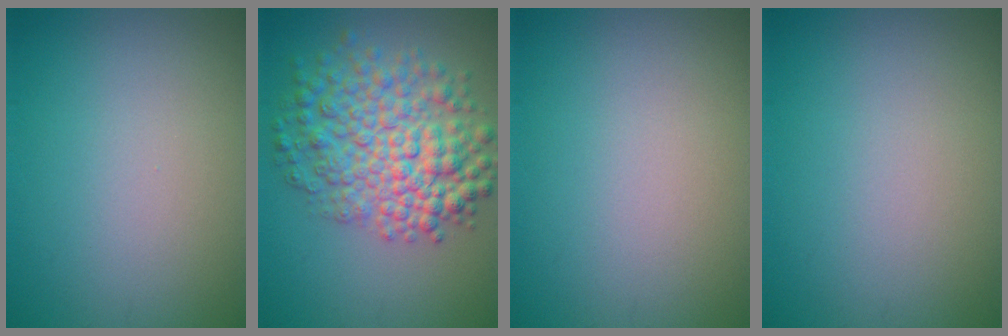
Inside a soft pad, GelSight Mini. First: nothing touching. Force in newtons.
{"total": 7.5, "press": 7.5, "slide": 0.2}
{"total": 0.0}
{"total": 0.0}